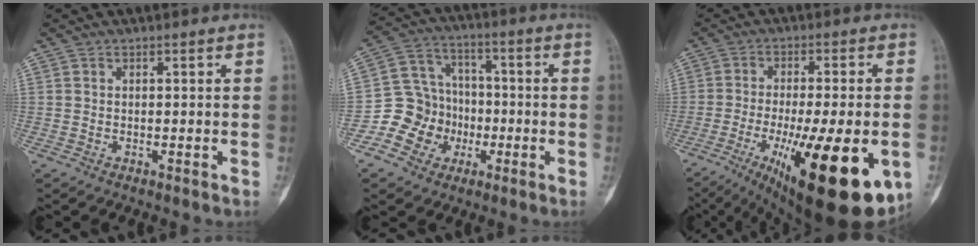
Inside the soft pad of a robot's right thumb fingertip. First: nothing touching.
{"total": 11.4, "force": [-3.7, 10.4, 3.0], "torque": [-0.004, 0.055, -0.067]}
{"total": 23.9, "force": [-8.1, 6.6, 21.5], "torque": [-0.284, -0.022, -0.103]}